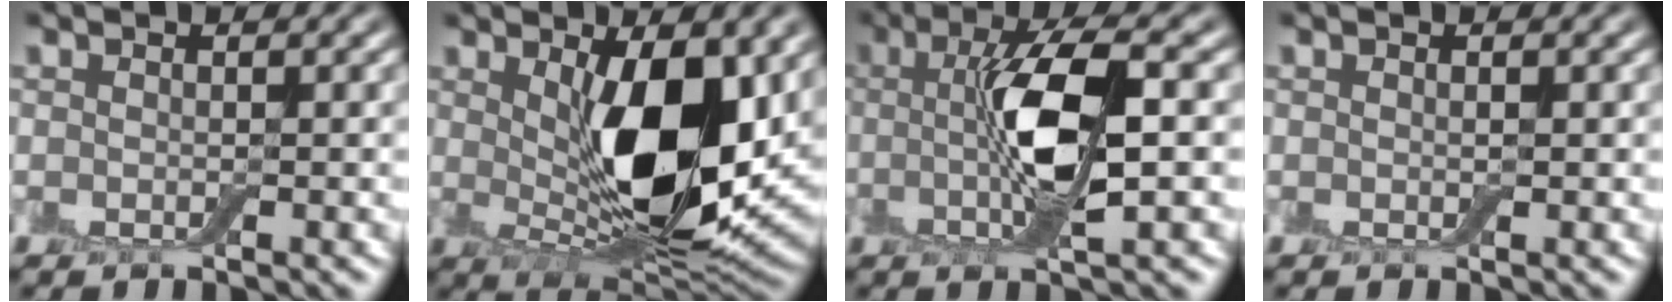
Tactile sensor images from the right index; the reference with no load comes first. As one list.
[{"total": 10.0, "force": [1.5, 4.4, 8.9], "torque": [-0.140, -0.009, 0.031]}, {"total": 6.9, "force": [0.0, 1.9, 6.6], "torque": [-0.124, -0.001, -0.003]}, {"total": 0.0}]